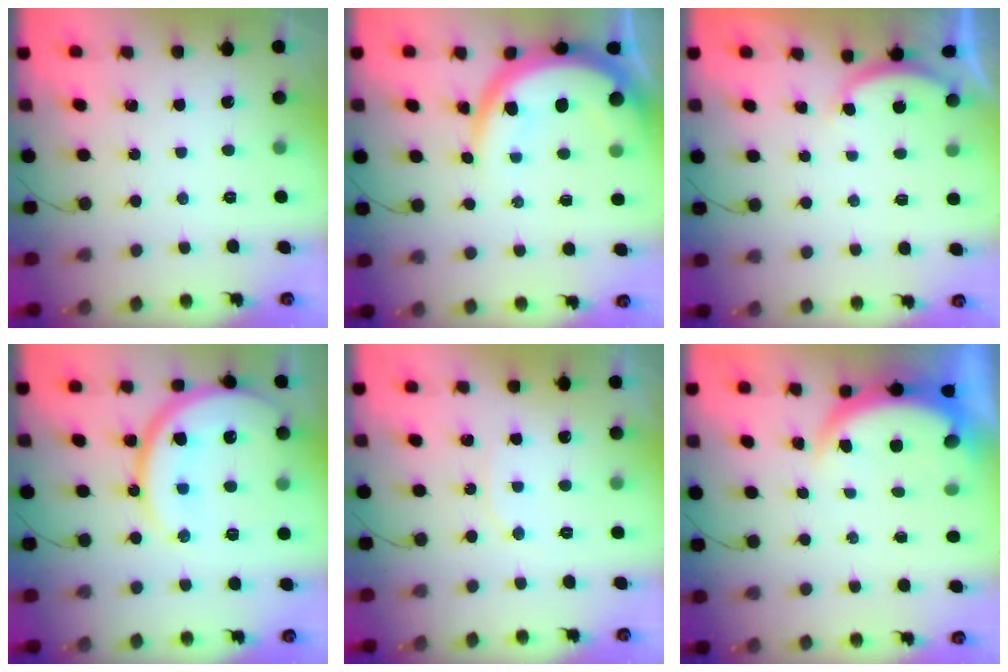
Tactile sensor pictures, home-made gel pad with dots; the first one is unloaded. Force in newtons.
{"total": 13.1, "press": 13.1, "slide": 1.0}
{"total": 2.5, "press": 2.5, "slide": 0.5}
{"total": 18.6, "press": 18.6, "slide": 1.0}
{"total": 3.8, "press": 3.8, "slide": 0.5}
{"total": 5.6, "press": 5.6, "slide": 0.5}